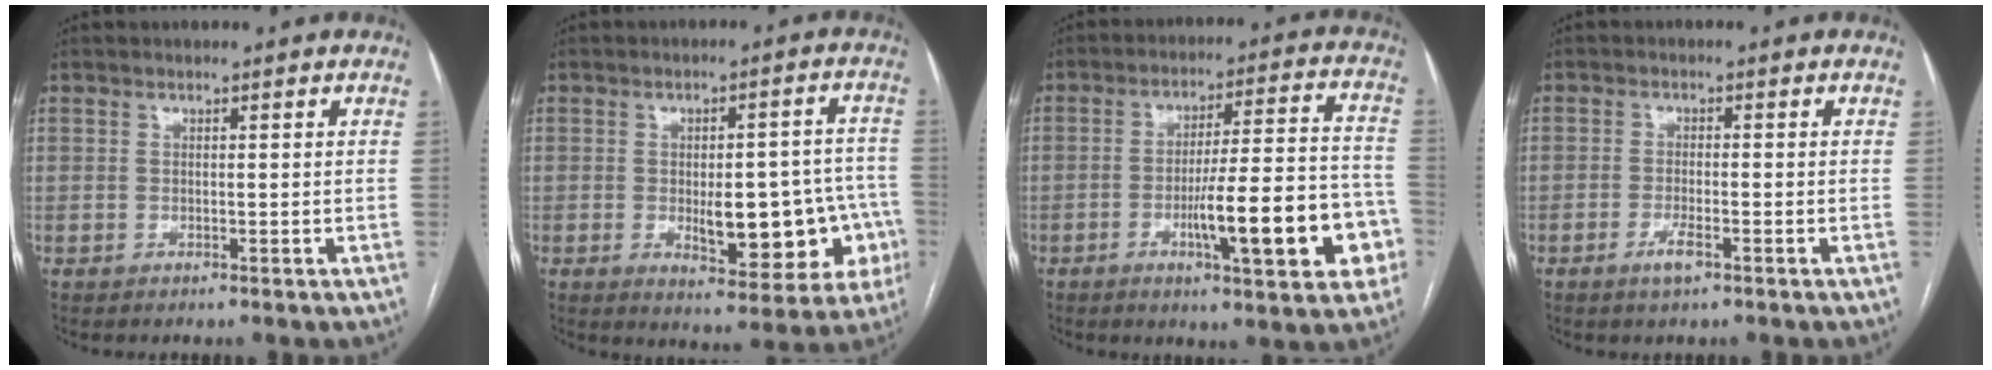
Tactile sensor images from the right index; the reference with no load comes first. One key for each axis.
{"total": 13.6, "fx": -3.5, "fy": 5.7, "fz": 11.9, "tx": -0.128, "ty": 0.025, "tz": -0.030}
{"total": 16.1, "fx": -5.7, "fy": 2.6, "fz": 14.8, "tx": -0.207, "ty": 0.018, "tz": -0.075}
{"total": 2.8, "fx": -1.6, "fy": 0.5, "fz": 2.3, "tx": -0.045, "ty": -0.002, "tz": -0.029}